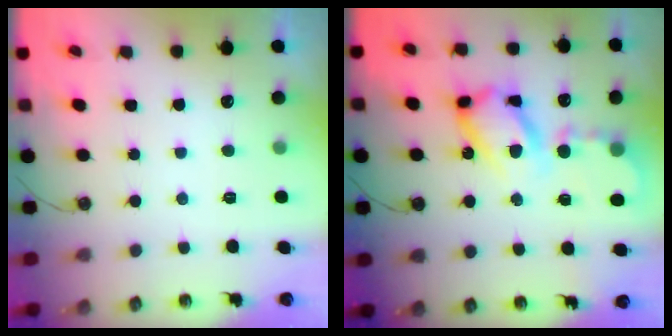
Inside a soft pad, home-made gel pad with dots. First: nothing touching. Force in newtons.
{"total": 14.4, "press": 14.4, "slide": 0.4}